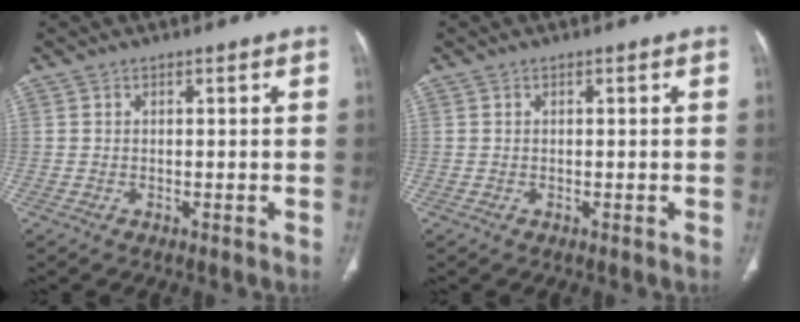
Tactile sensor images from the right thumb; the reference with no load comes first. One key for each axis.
{"total": 0.0}